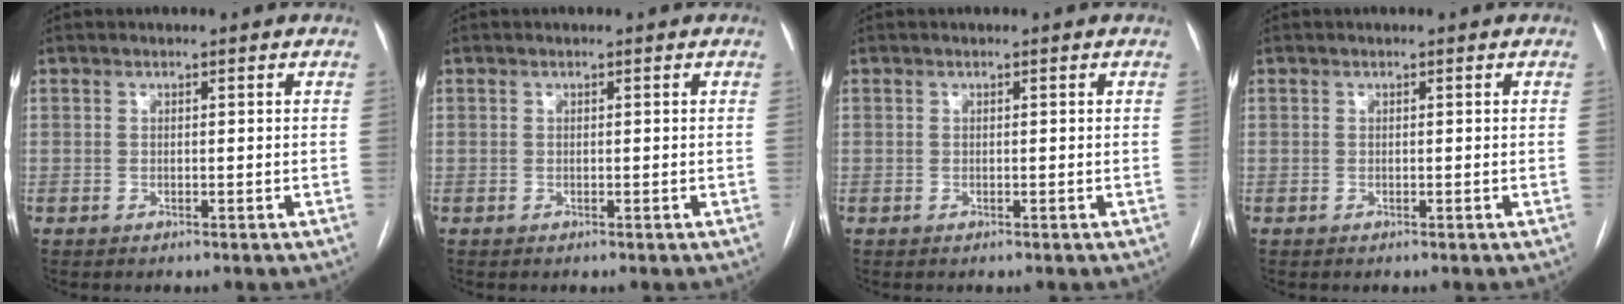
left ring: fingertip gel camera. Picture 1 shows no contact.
{"total": 0.0}
{"total": 0.0}
{"total": 0.0}